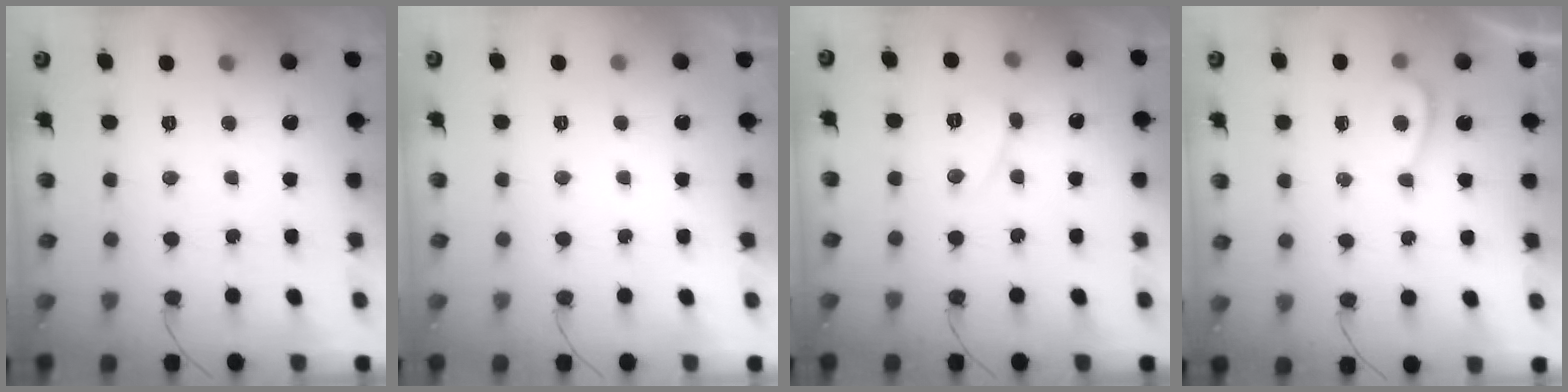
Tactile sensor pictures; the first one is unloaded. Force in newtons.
{"total": 2.1, "press": 2.1, "slide": 0.4}
{"total": 4.0, "press": 3.9, "slide": 0.5}
{"total": 1.5, "press": 1.4, "slide": 0.5}